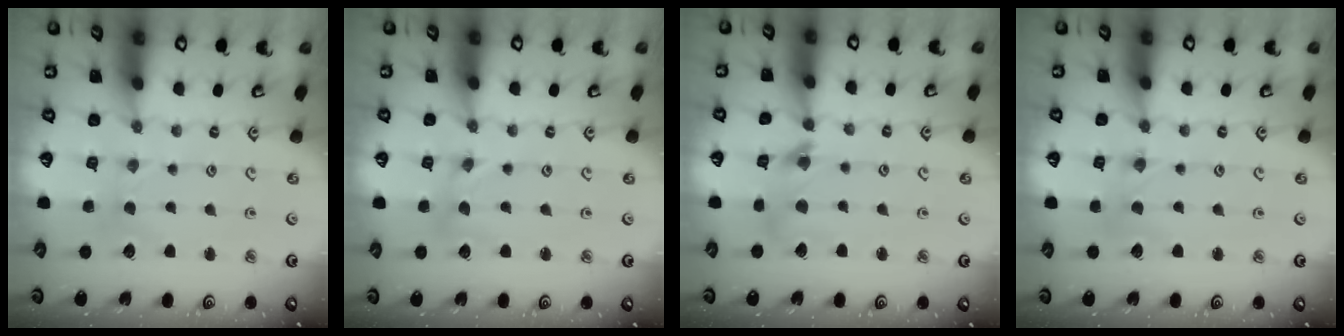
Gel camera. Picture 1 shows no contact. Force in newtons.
{"total": 0.0}
{"total": 7.8, "press": 7.7, "slide": 0.9}
{"total": 0.0}